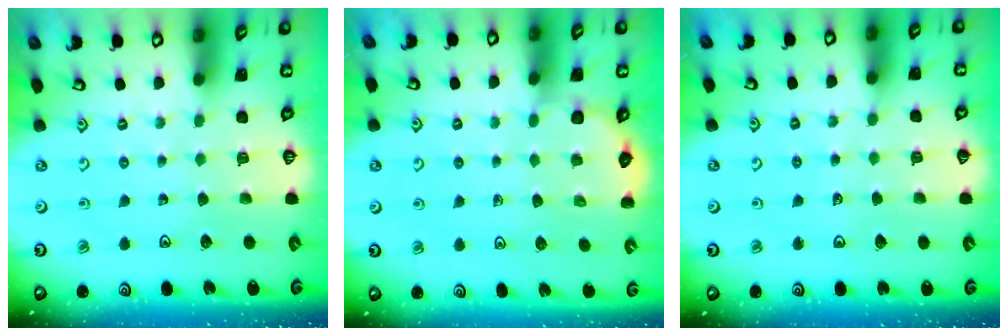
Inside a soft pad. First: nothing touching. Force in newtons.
{"total": 2.7, "press": 2.7, "slide": 0.5}
{"total": 2.9, "press": 2.9, "slide": 0.2}